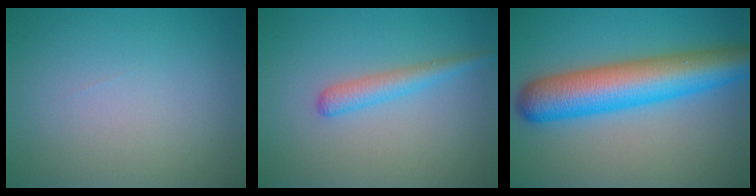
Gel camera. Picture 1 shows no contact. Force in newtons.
{"total": 2.2, "press": 2.2, "slide": 0.1}
{"total": 9.6, "press": 9.6, "slide": 0.3}